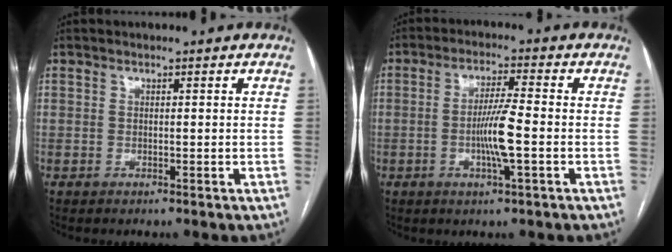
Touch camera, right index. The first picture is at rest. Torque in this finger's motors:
{"motor_torque": [1.21, -0.11, 0.48, 0.14]}